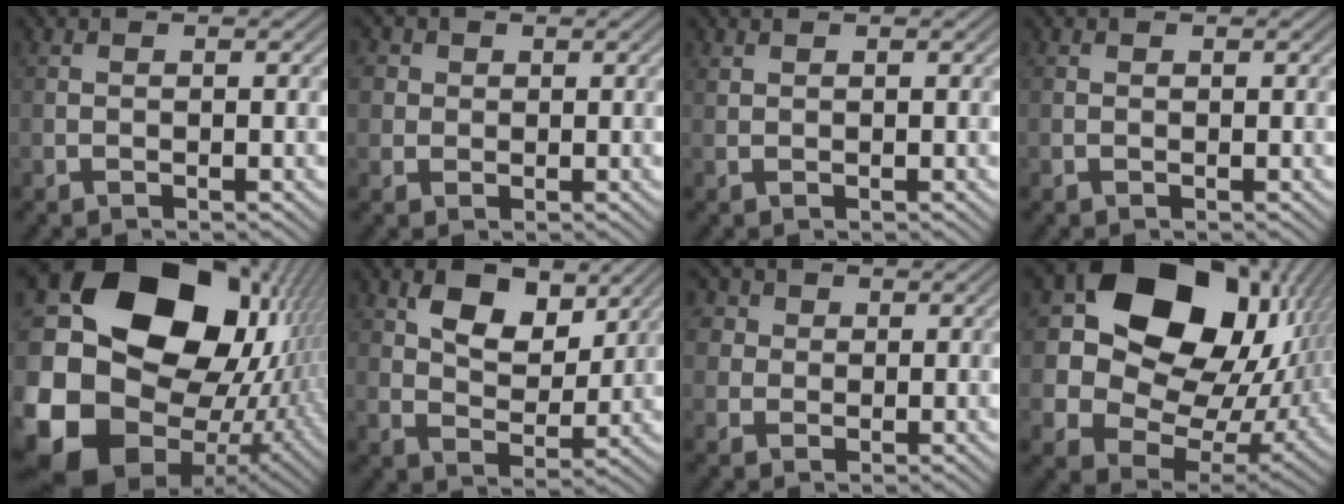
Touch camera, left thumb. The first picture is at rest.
{"total": 3.4, "force": [1.3, 3.0, 1.1], "torque": [-0.040, 0.002, 0.022]}
{"total": 0.6, "force": [0.6, 0.2, 0.2], "torque": [-0.009, 0.001, 0.014]}
{"total": 0.0}
{"total": 22.1, "force": [0.5, 17.9, 12.9], "torque": [-0.308, -0.055, 0.038]}
{"total": 7.4, "force": [3.7, 4.5, 4.5], "torque": [-0.082, -0.011, 0.059]}
{"total": 5.4, "force": [2.5, 4.3, 2.1], "torque": [-0.083, 0.008, 0.036]}
{"total": 18.1, "force": [4.8, 14.0, 10.4], "torque": [-0.188, -0.015, 0.107]}